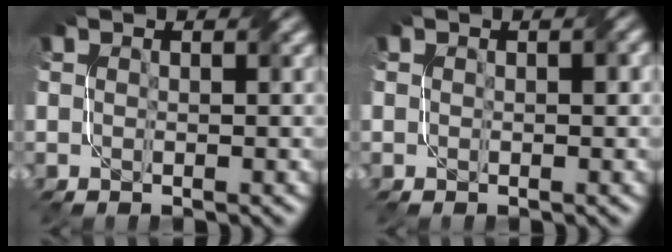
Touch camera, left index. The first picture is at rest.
{"total": 0.8, "force": [0.0, 0.5, 0.6], "torque": [-0.008, 0.001, 0.000]}